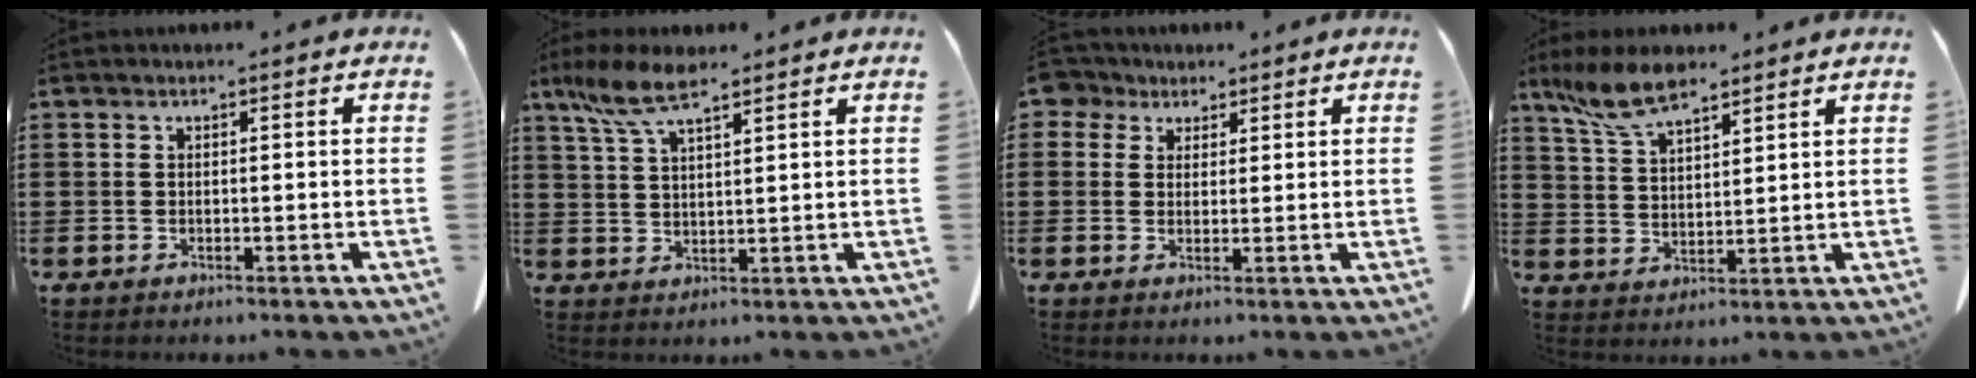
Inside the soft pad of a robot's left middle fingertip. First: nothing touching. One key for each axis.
{"total": 6.6, "fx": 4.5, "fy": 1.5, "fz": 4.6, "tx": -0.107, "ty": -0.008, "tz": 0.081}
{"total": 3.8, "fx": 2.7, "fy": 2.6, "fz": 0.9, "tx": -0.026, "ty": 0.008, "tz": 0.049}
{"total": 7.7, "fx": 5.9, "fy": 2.3, "fz": 4.4, "tx": -0.110, "ty": -0.008, "tz": 0.110}